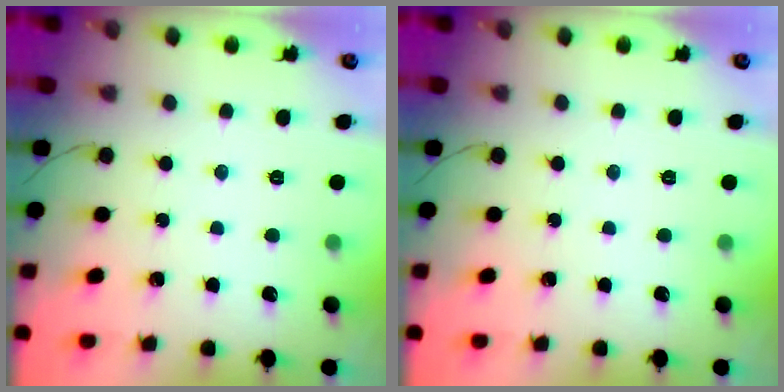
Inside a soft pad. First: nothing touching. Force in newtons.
{"total": 0.0}